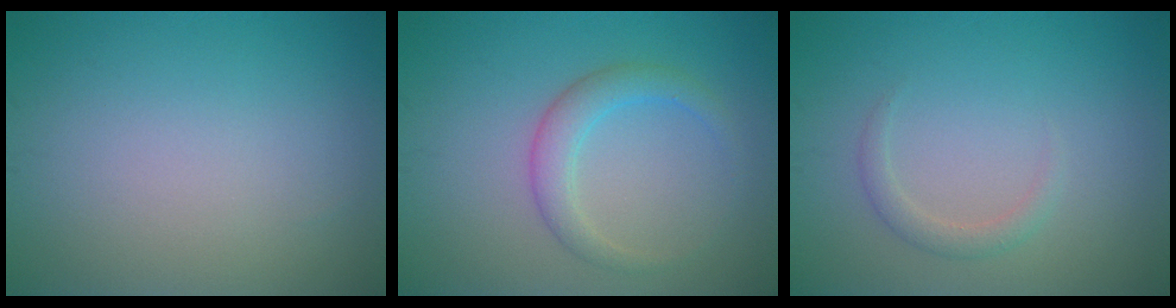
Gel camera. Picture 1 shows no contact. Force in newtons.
{"total": 2.7, "press": 2.7, "slide": 0.1}
{"total": 1.4, "press": 1.4, "slide": 0.1}